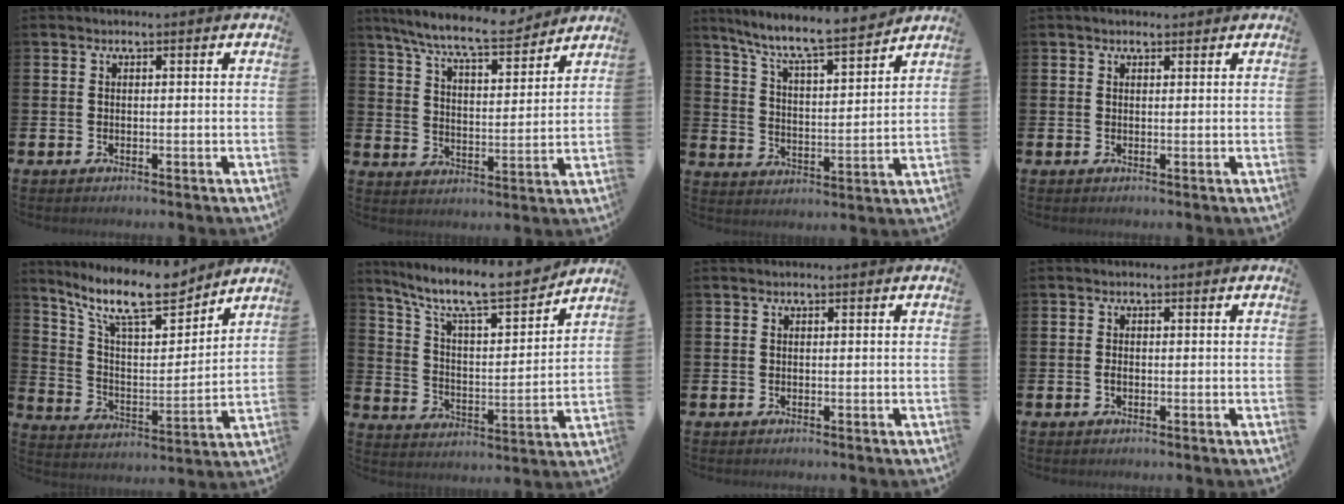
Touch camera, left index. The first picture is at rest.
{"total": 8.8, "force": [8.1, 1.0, 3.4], "torque": [-0.097, -0.041, 0.144]}
{"total": 8.3, "force": [7.7, 0.4, 3.1], "torque": [-0.097, -0.057, 0.131]}
{"total": 1.0, "force": [0.9, 0.5, 0.3], "torque": [0.003, 0.002, 0.013]}
{"total": 12.8, "force": [10.6, 3.4, 6.4], "torque": [-0.149, -0.056, 0.188]}
{"total": 10.3, "force": [9.0, 1.8, 4.7], "torque": [-0.115, -0.064, 0.151]}
{"total": 0.0}
{"total": 1.0, "force": [-0.4, 0.6, 0.7], "torque": [-0.013, 0.003, -0.008]}